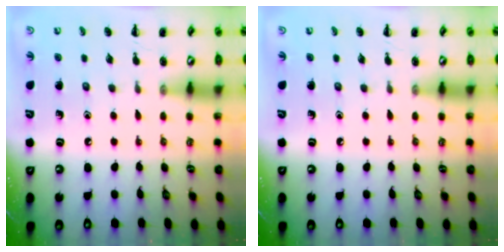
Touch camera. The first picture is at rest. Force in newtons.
{"total": 0.0}